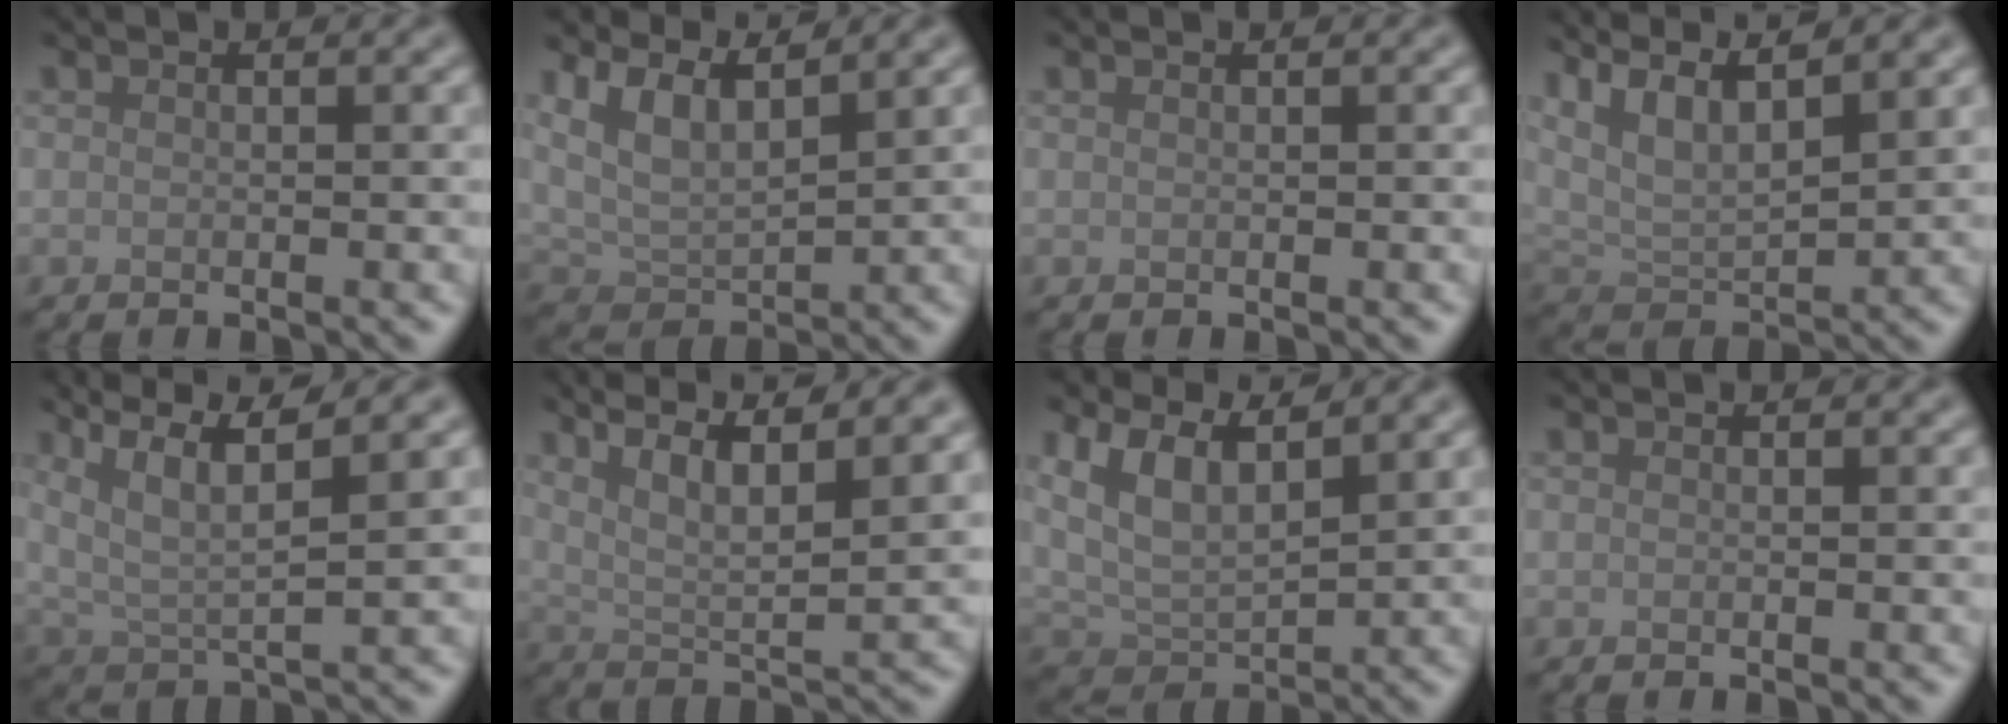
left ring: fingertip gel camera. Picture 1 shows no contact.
{"total": 5.4, "force": [3.4, 2.2, 3.6], "torque": [-0.077, -0.002, 0.069]}
{"total": 0.0}
{"total": 8.0, "force": [5.0, 2.7, 5.6], "torque": [-0.117, 0.015, 0.083]}
{"total": 7.4, "force": [4.3, 2.0, 5.6], "torque": [-0.108, 0.011, 0.079]}
{"total": 9.8, "force": [6.0, 2.5, 7.3], "torque": [-0.108, 0.025, 0.077]}
{"total": 6.4, "force": [3.8, 3.0, 4.3], "torque": [-0.091, -0.001, 0.072]}
{"total": 0.0}